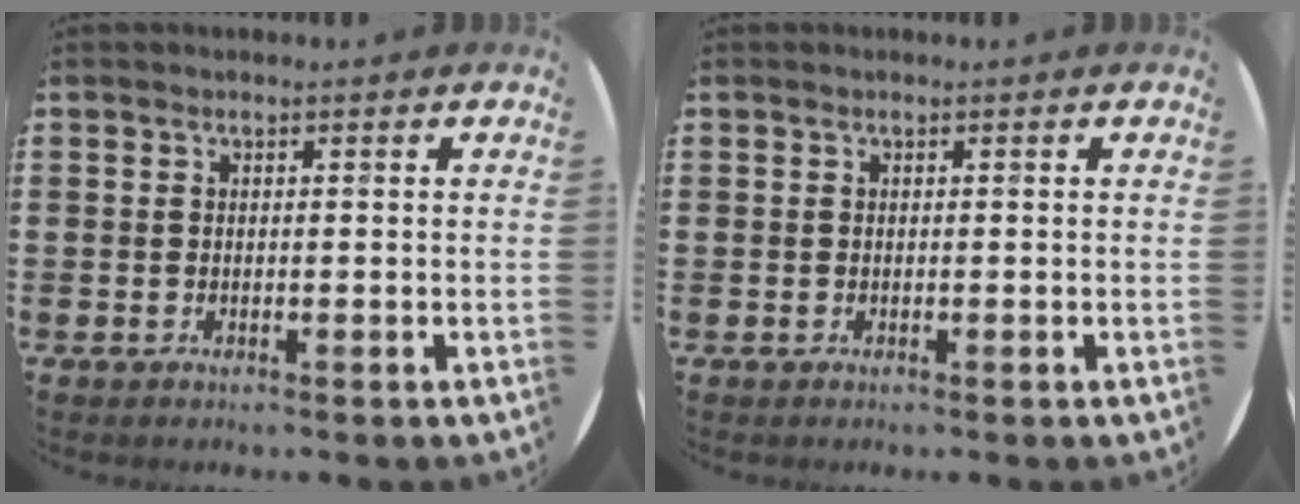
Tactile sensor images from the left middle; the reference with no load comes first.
{"total": 0.0}